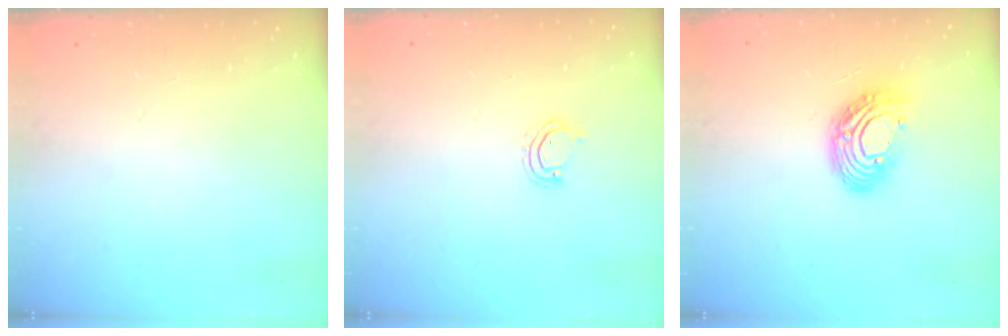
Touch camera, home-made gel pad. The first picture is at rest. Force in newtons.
{"total": 2.7, "press": 2.7, "slide": 0.2}
{"total": 12.3, "press": 12.3, "slide": 1.0}